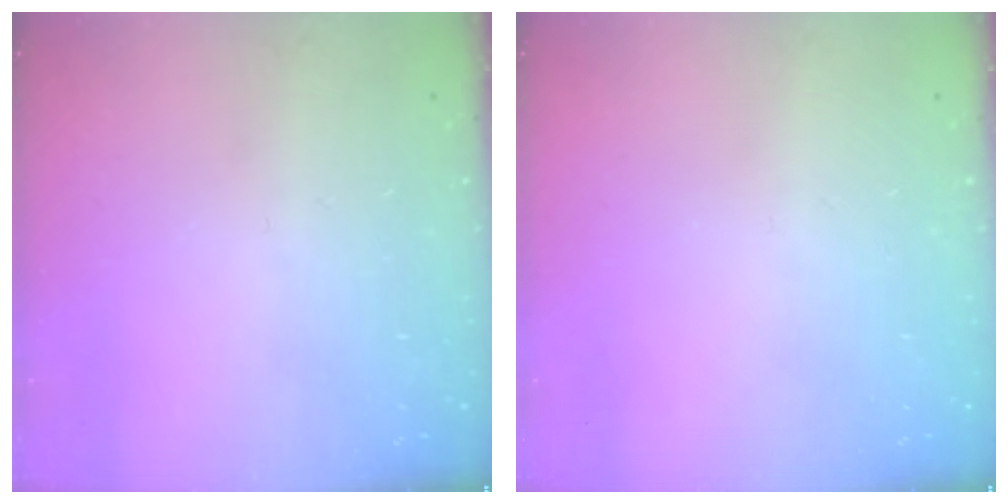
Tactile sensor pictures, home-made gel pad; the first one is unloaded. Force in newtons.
{"total": 0.0}